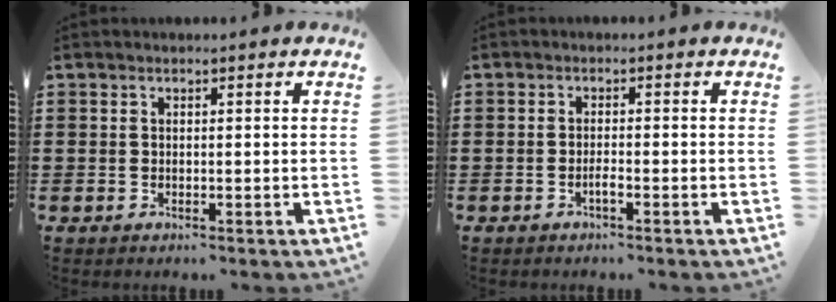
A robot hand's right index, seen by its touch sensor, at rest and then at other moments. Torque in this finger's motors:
{"motor_torque": [1.04, 1.10, 0.15, 0.02]}